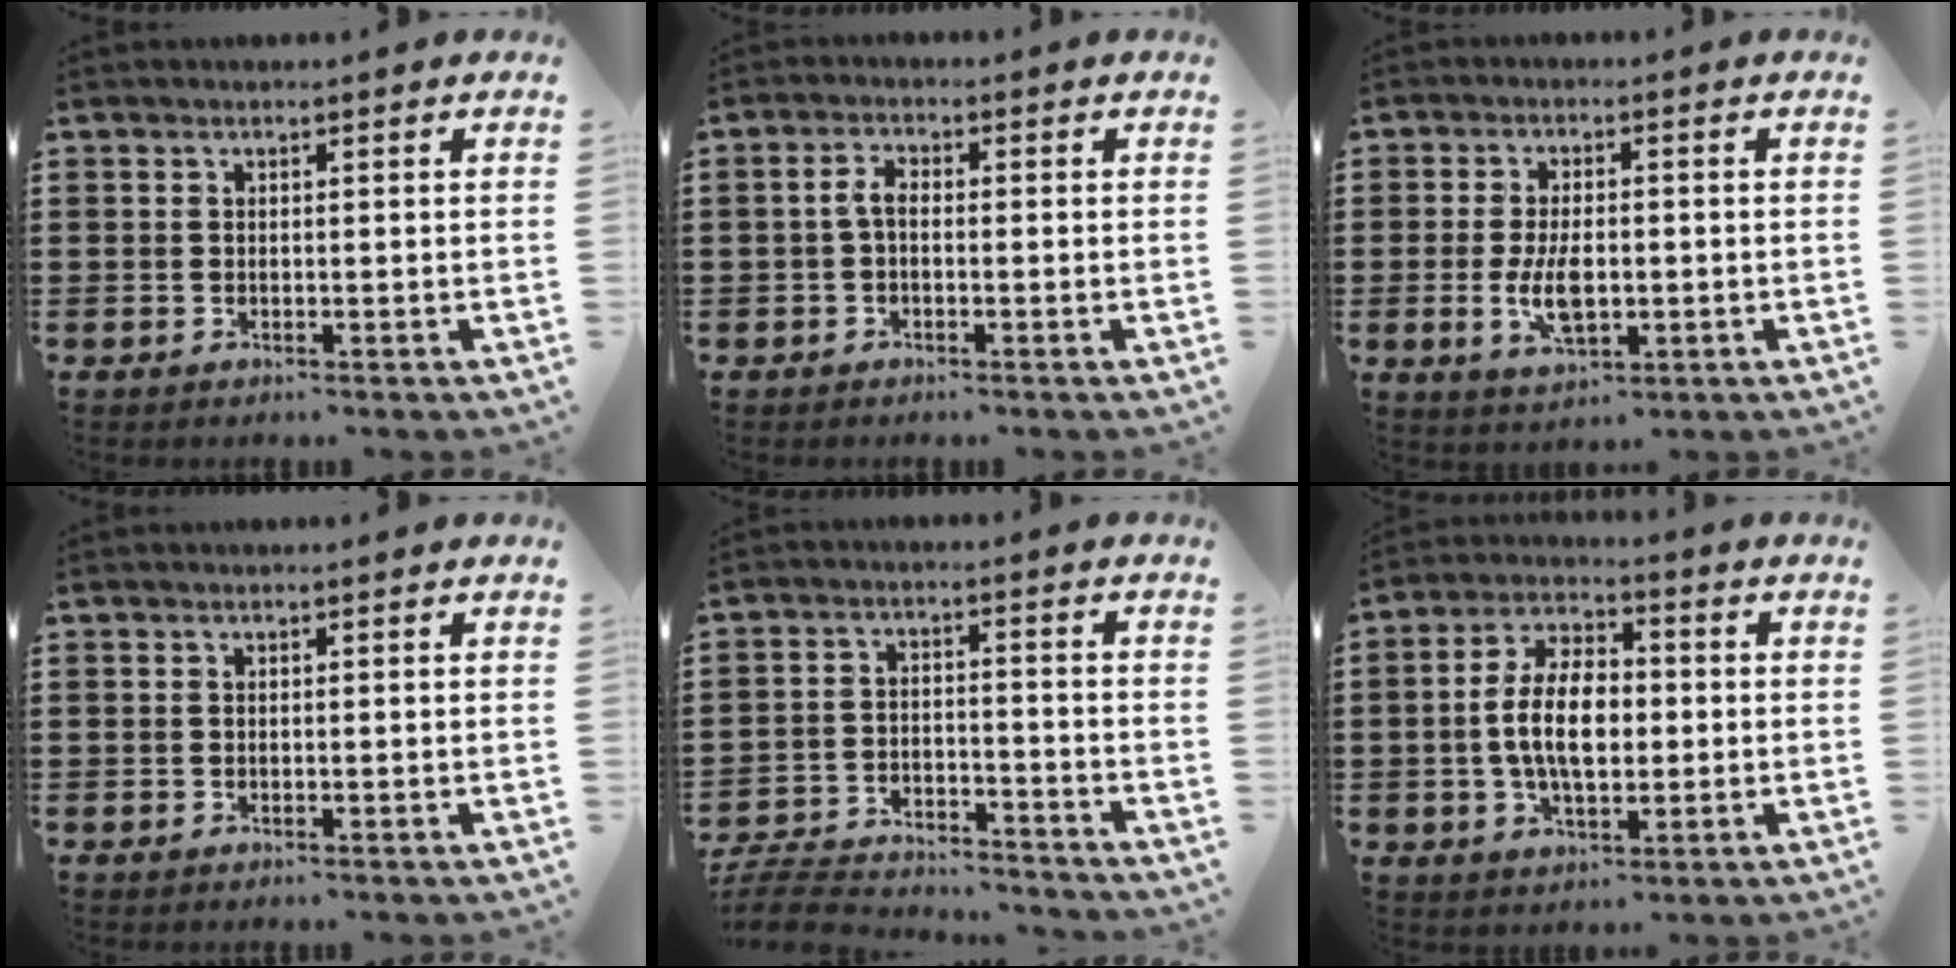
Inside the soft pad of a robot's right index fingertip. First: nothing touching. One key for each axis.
{"total": 2.5, "fx": -0.4, "fy": 1.1, "fz": 2.2, "tx": -0.058, "ty": -0.001, "tz": -0.014}
{"total": 6.5, "fx": -1.1, "fy": 3.4, "fz": 5.5, "tx": -0.114, "ty": -0.005, "tz": -0.024}
{"total": 0.0}
{"total": 5.8, "fx": -5.7, "fy": 0.6, "fz": 0.9, "tx": -0.032, "ty": 0.001, "tz": -0.116}
{"total": 9.0, "fx": -0.5, "fy": 4.9, "fz": 7.5, "tx": -0.166, "ty": 0.009, "tz": -0.015}